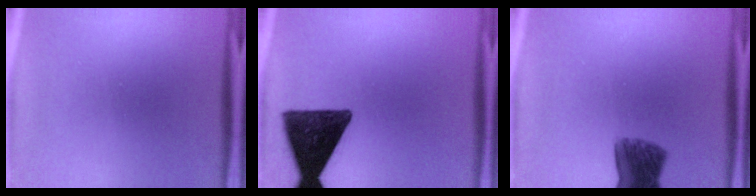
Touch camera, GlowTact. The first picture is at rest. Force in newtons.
{"total": 14.8}
{"total": 7.5}